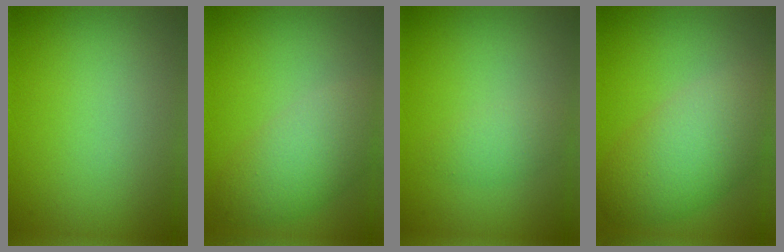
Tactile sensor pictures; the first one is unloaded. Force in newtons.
{"total": 4.9, "press": 4.9, "slide": 0.2}
{"total": 1.7, "press": 1.7, "slide": 0.0}
{"total": 7.4, "press": 7.4, "slide": 0.4}